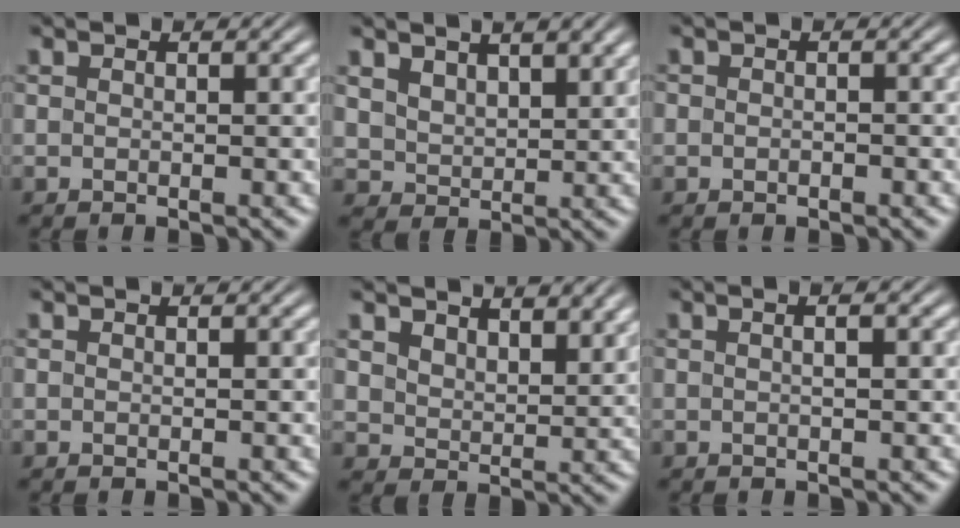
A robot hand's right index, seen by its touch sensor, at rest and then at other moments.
{"total": 3.4, "force": [2.4, 2.1, 1.0], "torque": [-0.027, -0.009, 0.051]}
{"total": 0.7, "force": [-0.4, 0.5, 0.3], "torque": [-0.012, -0.002, -0.007]}
{"total": 0.0}
{"total": 3.9, "force": [3.4, 1.7, 1.0], "torque": [-0.025, -0.009, 0.066]}
{"total": 1.2, "force": [0.1, 0.0, 1.2], "torque": [-0.013, 0.004, 0.000]}